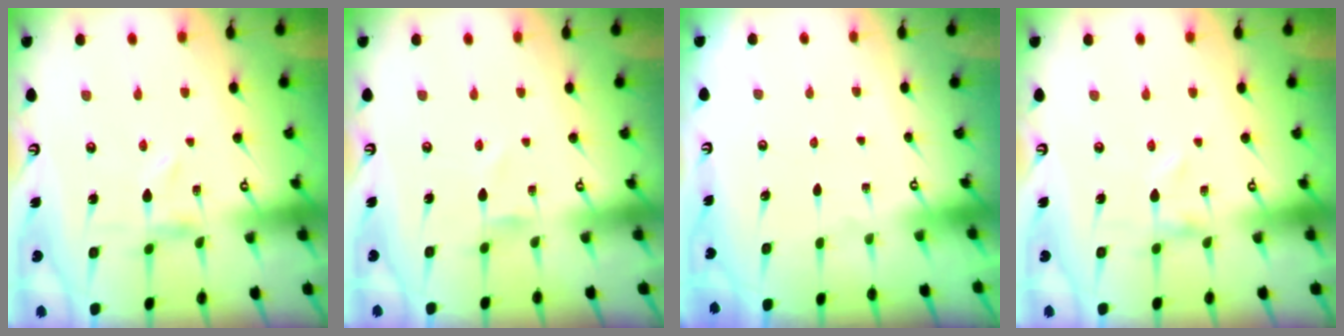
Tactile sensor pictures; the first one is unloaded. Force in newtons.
{"total": 0.8, "press": 0.8, "slide": 0.2}
{"total": 0.0}
{"total": 0.0}